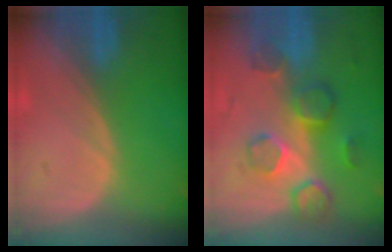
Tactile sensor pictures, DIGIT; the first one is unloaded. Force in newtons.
{"total": 8.6, "press": 7.6, "slide": 4.0}